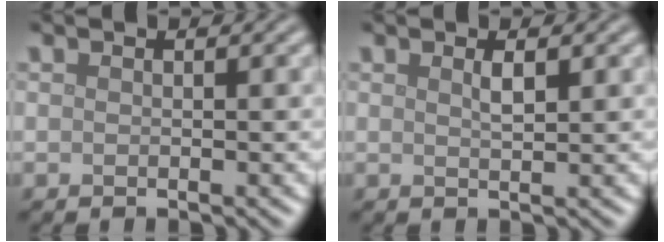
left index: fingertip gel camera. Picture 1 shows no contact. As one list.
[{"total": 1.1, "force": [0.6, 0.2, 1.0], "torque": [-0.019, 0.000, 0.010]}]